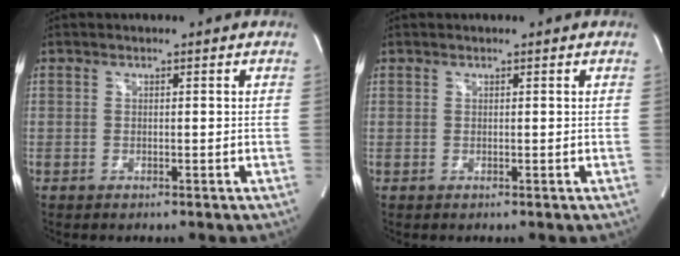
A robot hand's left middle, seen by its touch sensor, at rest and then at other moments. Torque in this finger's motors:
{"motor_torque": [0.67, -0.98, 0.18, 0.04]}